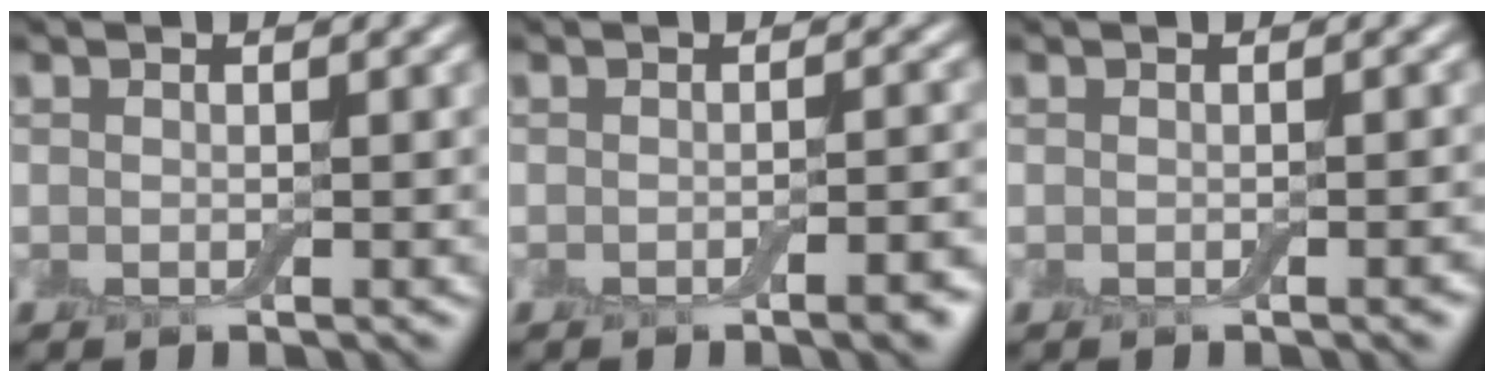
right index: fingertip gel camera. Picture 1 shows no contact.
{"total": 2.7, "force": [-1.3, 0.7, 2.2], "torque": [-0.025, 0.002, -0.019]}
{"total": 0.9, "force": [-0.3, 0.2, 0.8], "torque": [-0.009, 0.002, -0.004]}